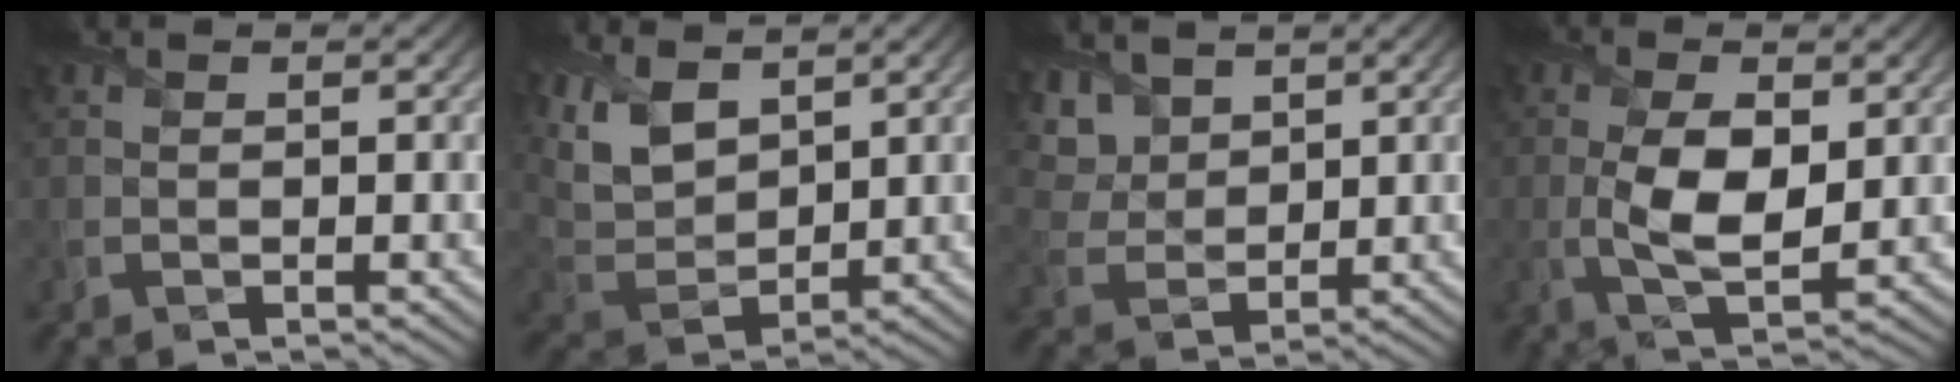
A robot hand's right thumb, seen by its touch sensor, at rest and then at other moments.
{"total": 9.3, "force": [5.0, 4.8, 6.2], "torque": [-0.177, 0.012, 0.102]}
{"total": 6.8, "force": [4.3, 4.1, 3.4], "torque": [-0.111, 0.001, 0.088]}
{"total": 7.0, "force": [0.2, 3.2, 6.2], "torque": [-0.137, -0.005, 0.006]}